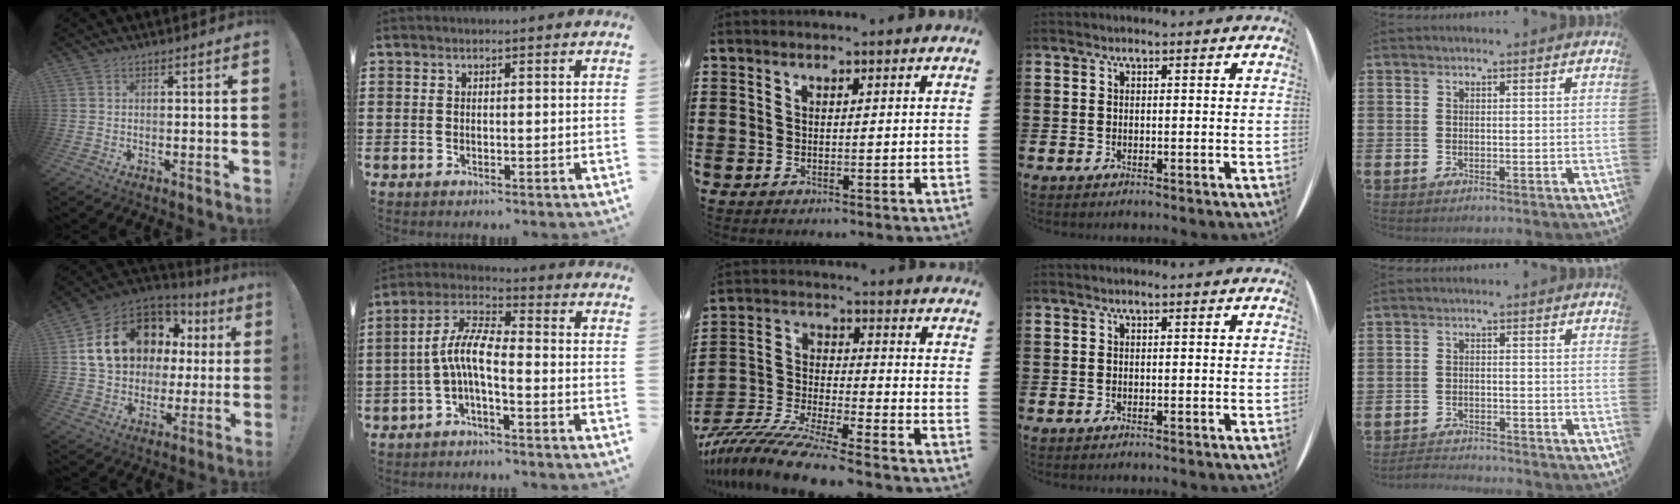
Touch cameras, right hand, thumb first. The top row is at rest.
{"thumb": {"total": 19.8, "force": [7.1, 14.2, 11.8], "torque": [-0.184, -0.027, 0.156]}, "index": {"total": 7.2, "force": [-2.0, 2.0, 6.6], "torque": [-0.154, -0.010, -0.046]}, "middle": {"total": 10.3, "force": [-9.6, -0.3, 3.8], "torque": [-0.077, 0.003, -0.189]}, "little": {"total": 2.2, "force": [-2.2, 0.0, -0.2], "torque": [-0.003, 0.002, -0.049]}}